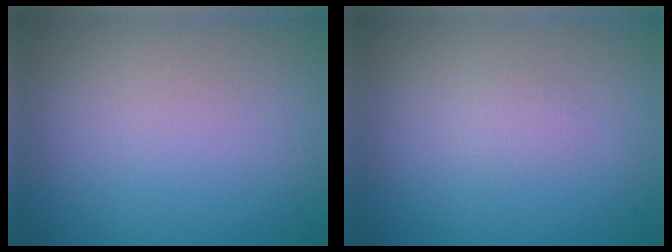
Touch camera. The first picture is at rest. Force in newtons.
{"total": 0.6, "press": 0.6, "slide": 0.0}